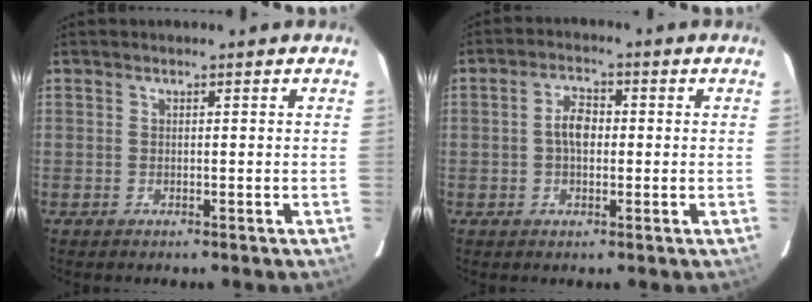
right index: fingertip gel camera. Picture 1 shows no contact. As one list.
[{"total": 4.3, "force": [-0.1, 2.6, 3.4], "torque": [-0.064, 0.012, -0.001]}]